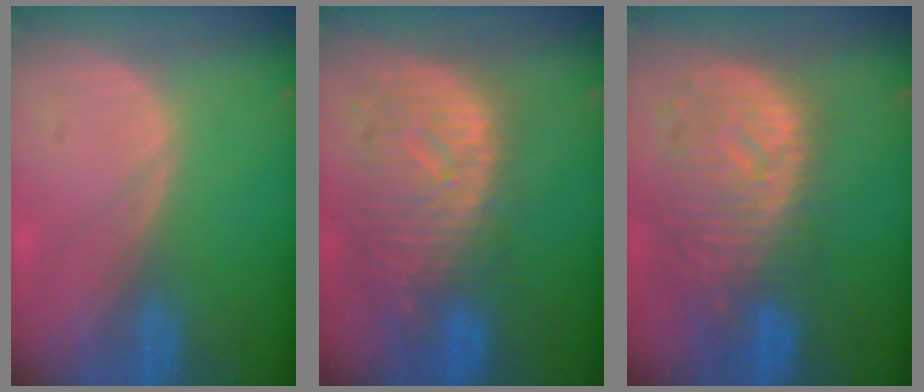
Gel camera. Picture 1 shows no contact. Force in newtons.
{"total": 10.9, "press": 9.6, "slide": 5.2}
{"total": 11.5, "press": 10.0, "slide": 5.7}